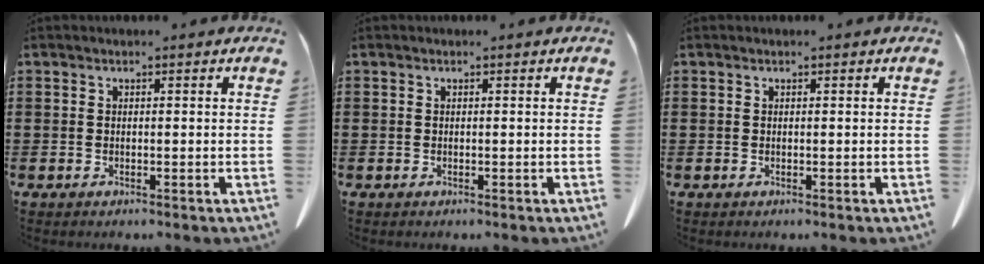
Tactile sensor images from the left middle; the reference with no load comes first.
{"total": 0.0}
{"total": 0.0}